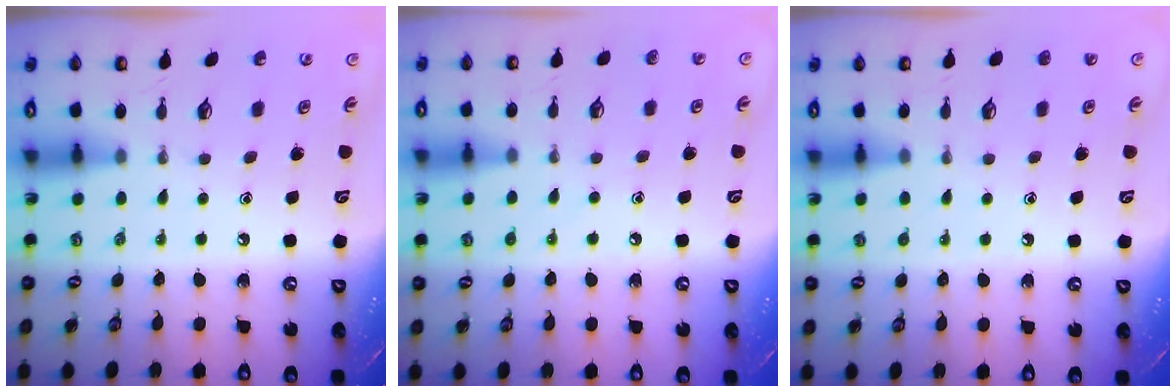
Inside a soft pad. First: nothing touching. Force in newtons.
{"total": 5.6, "press": 5.6, "slide": 0.6}
{"total": 1.1, "press": 1.1, "slide": 0.3}